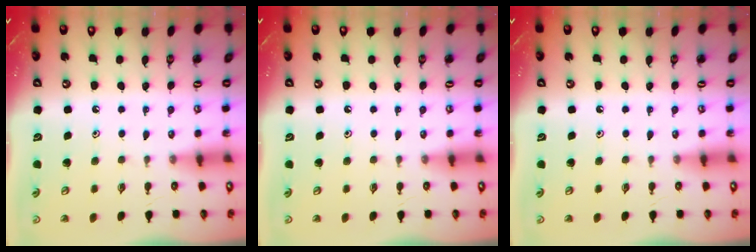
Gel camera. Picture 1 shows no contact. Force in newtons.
{"total": 0.0}
{"total": 0.0}